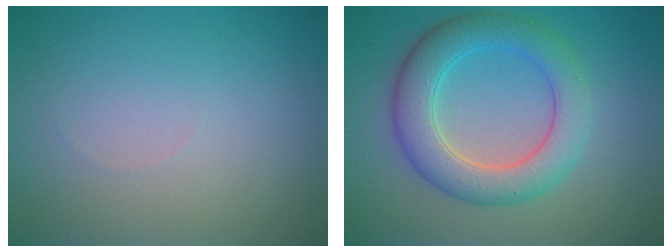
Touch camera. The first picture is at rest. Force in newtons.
{"total": 5.9, "press": 5.9, "slide": 0.0}